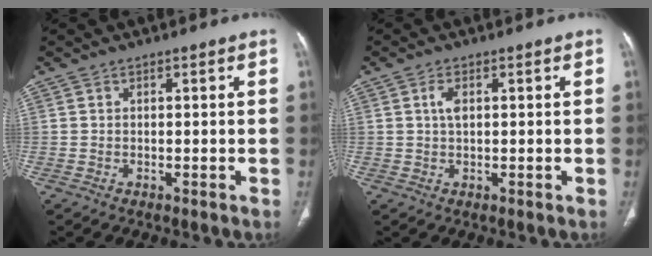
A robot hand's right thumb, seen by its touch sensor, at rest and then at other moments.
{"total": 2.3, "force": [0.6, 1.1, 1.9], "torque": [-0.038, 0.003, 0.014]}